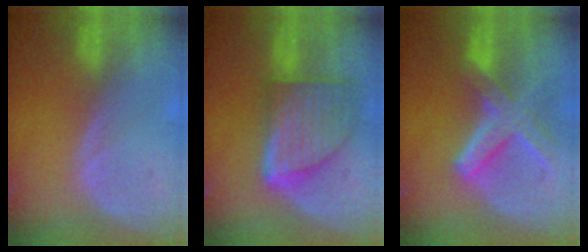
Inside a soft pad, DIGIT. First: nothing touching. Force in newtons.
{"total": 9.1, "press": 9.1, "slide": 0.6}
{"total": 8.3, "press": 7.3, "slide": 4.0}